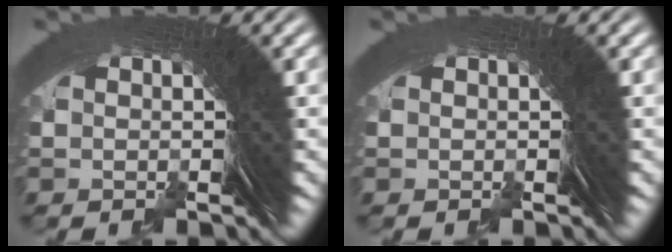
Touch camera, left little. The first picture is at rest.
{"total": 0.0}